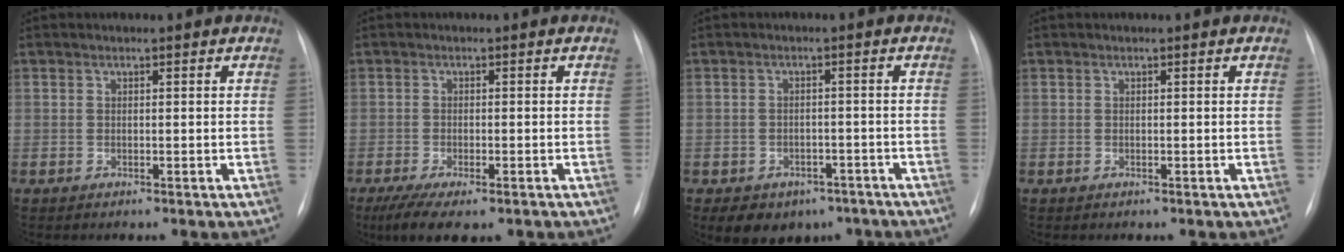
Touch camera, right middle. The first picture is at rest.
{"total": 7.9, "force": [-5.3, 2.6, 5.2], "torque": [-0.082, -0.018, -0.080]}
{"total": 7.9, "force": [-5.2, 5.5, 2.4], "torque": [-0.036, 0.015, -0.062]}
{"total": 0.0}